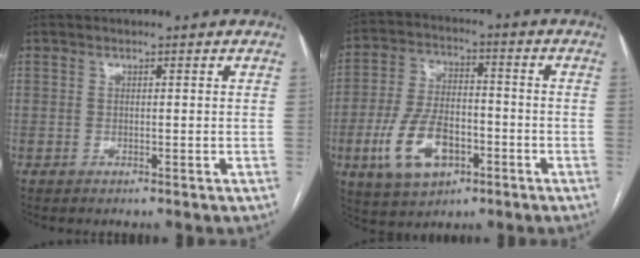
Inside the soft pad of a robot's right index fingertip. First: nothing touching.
{"total": 11.9, "force": [-4.6, 6.5, 8.9], "torque": [-0.191, 0.008, -0.077]}